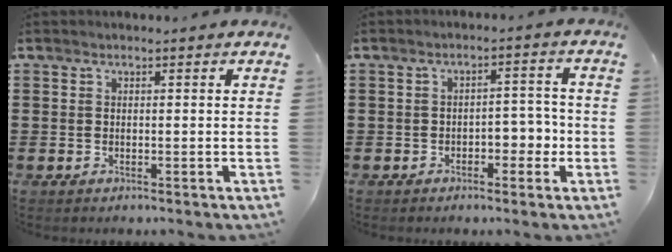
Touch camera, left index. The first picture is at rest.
{"total": 4.0, "force": [-2.0, 2.2, 2.7], "torque": [-0.041, 0.006, -0.043]}